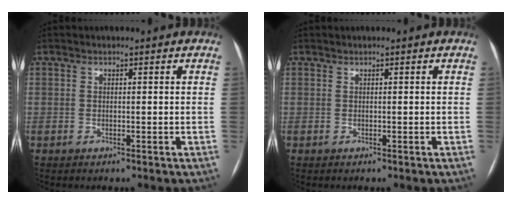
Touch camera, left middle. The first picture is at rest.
{"total": 0.0}